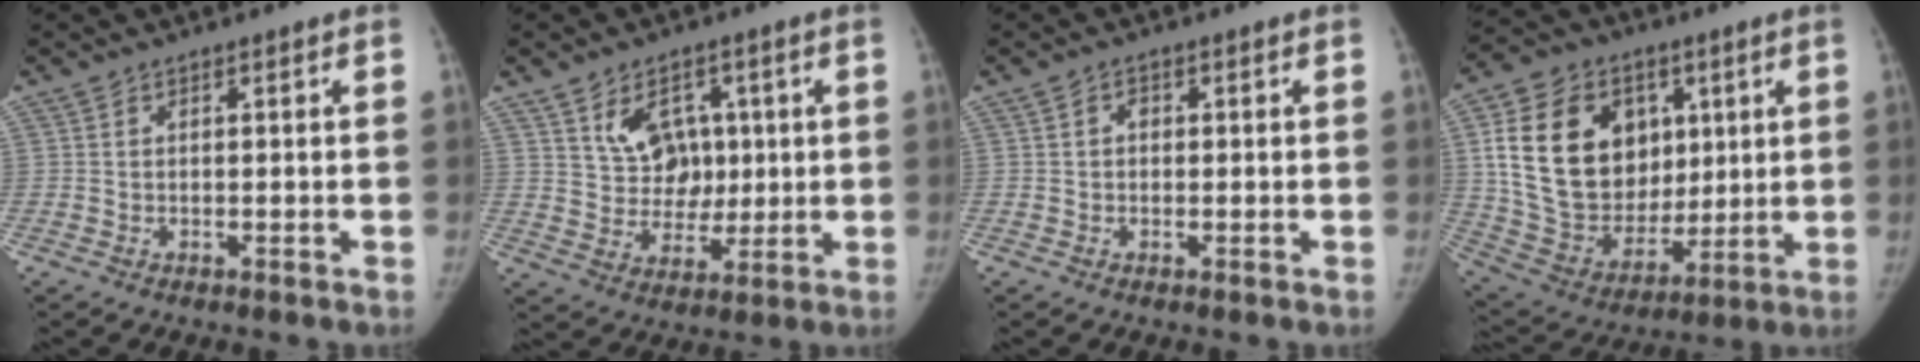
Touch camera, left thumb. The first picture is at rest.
{"total": 9.5, "force": [3.5, 7.4, 4.9], "torque": [-0.039, -0.020, 0.067]}
{"total": 1.4, "force": [0.2, 1.2, 0.7], "torque": [-0.003, 0.004, -0.001]}
{"total": 23.8, "force": [6.4, 18.0, 14.1], "torque": [-0.240, -0.006, 0.128]}